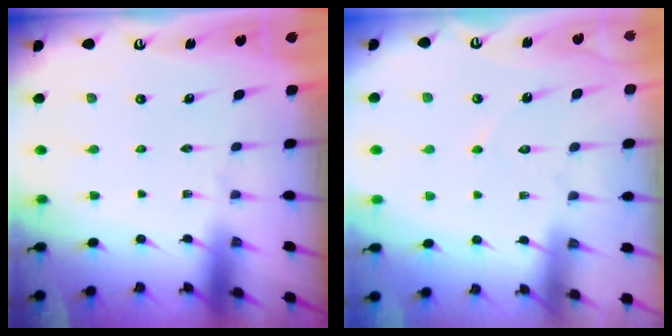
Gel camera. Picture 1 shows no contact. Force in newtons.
{"total": 4.6, "press": 4.6, "slide": 0.5}